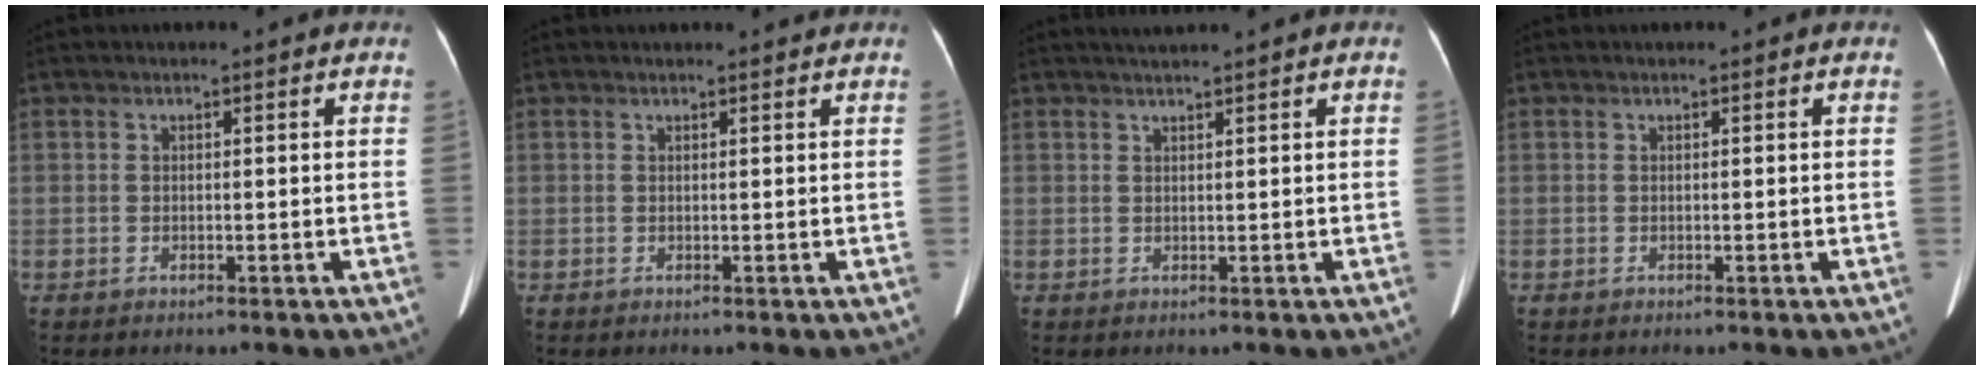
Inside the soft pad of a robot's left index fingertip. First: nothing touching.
{"total": 1.8, "force": [1.8, 0.0, 0.4], "torque": [-0.009, 0.004, 0.021]}
{"total": 2.0, "force": [1.7, -0.4, 0.9], "torque": [-0.012, 0.012, 0.034]}
{"total": 0.0}